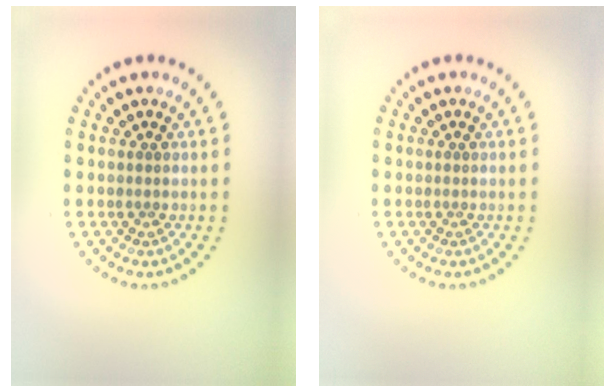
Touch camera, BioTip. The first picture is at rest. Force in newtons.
{"total": 0.0}